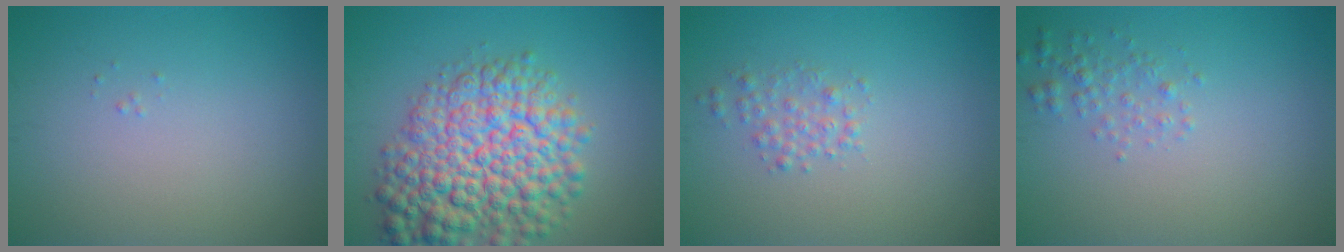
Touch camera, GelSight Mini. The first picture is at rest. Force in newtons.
{"total": 10.0, "press": 10.0, "slide": 0.3}
{"total": 1.6, "press": 1.6, "slide": 0.0}
{"total": 1.5, "press": 1.5, "slide": 0.0}